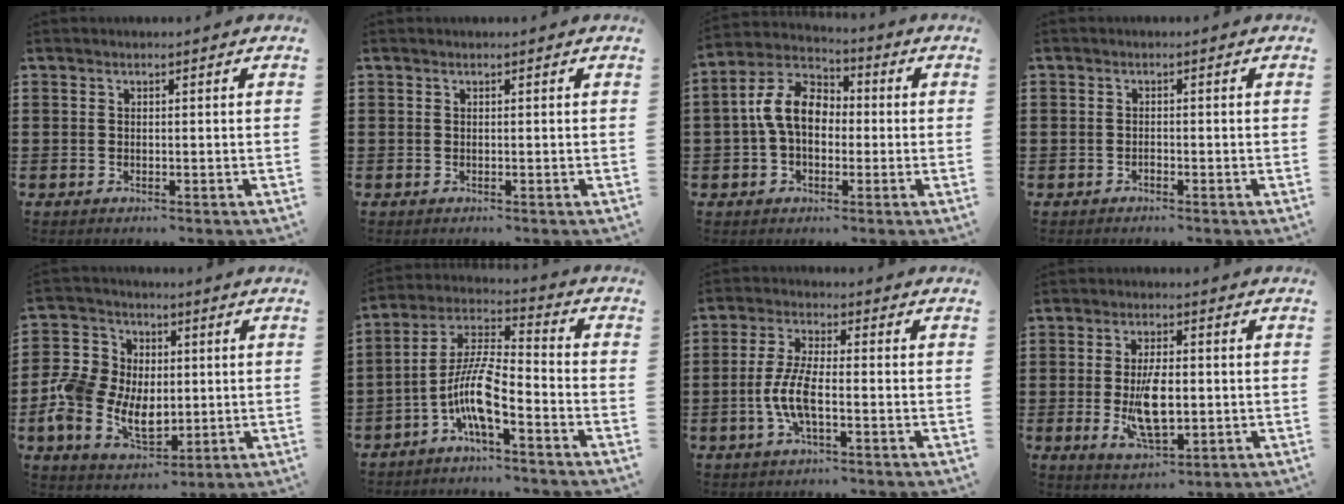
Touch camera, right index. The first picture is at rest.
{"total": 0.0}
{"total": 9.3, "force": [0.5, 6.3, 6.8], "torque": [-0.168, 0.011, 0.002]}
{"total": 0.8, "force": [-0.5, 0.5, 0.2], "torque": [-0.005, 0.001, -0.011]}
{"total": 9.6, "force": [-1.2, 8.0, 5.0], "torque": [-0.143, 0.020, -0.024]}
{"total": 9.0, "force": [-4.7, 2.3, 7.4], "torque": [-0.168, -0.008, -0.095]}
{"total": 6.5, "force": [-1.8, 2.2, 5.8], "torque": [-0.136, -0.007, -0.040]}
{"total": 8.0, "force": [-0.9, 3.6, 7.0], "torque": [-0.142, -0.005, -0.021]}